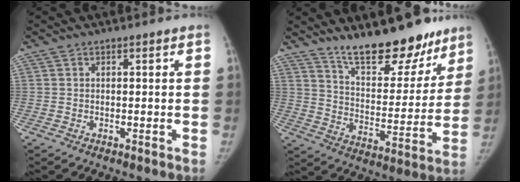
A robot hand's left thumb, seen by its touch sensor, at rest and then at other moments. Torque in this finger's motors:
{"motor_torque": [1.01, -0.27, 1.34, -1.43, 0.05]}